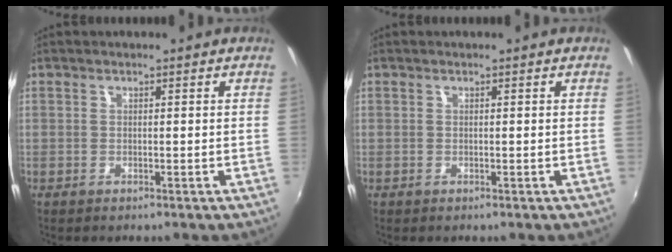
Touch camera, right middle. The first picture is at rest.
{"total": 0.0}